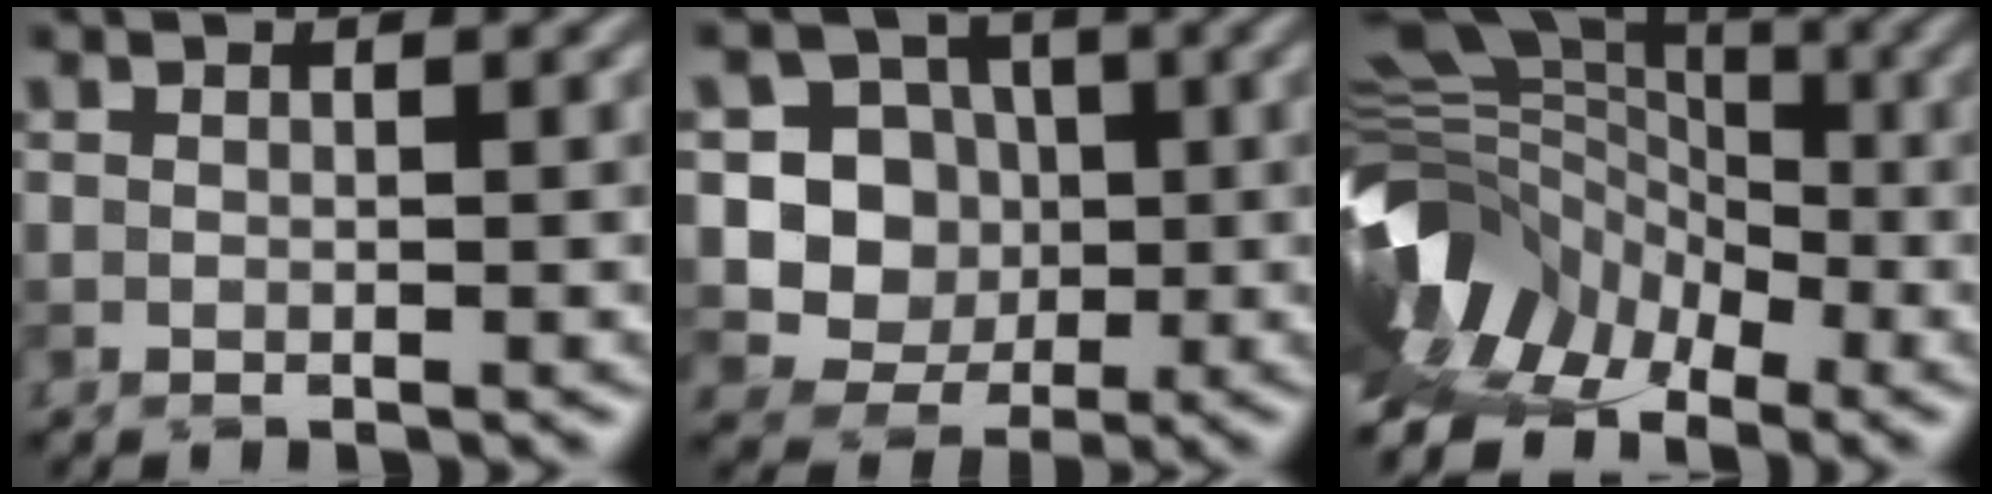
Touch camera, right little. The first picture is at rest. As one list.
[{"total": 7.5, "force": [0.4, 7.1, 2.4], "torque": [-0.041, 0.019, -0.008]}, {"total": 10.2, "force": [-4.7, 7.2, 5.4], "torque": [-0.092, 0.015, -0.088]}]